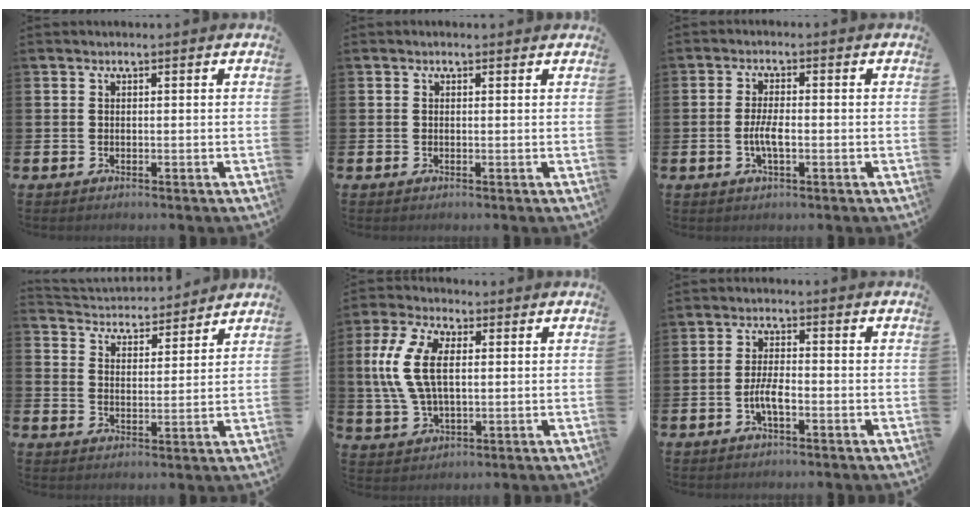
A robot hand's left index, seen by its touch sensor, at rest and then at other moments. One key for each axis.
{"total": 0.0}
{"total": 3.2, "fx": -0.8, "fy": 1.0, "fz": 3.0, "tx": -0.058, "ty": -0.002, "tz": -0.017}
{"total": 4.2, "fx": 4.1, "fy": 0.8, "fz": -0.4, "tx": -0.020, "ty": -0.034, "tz": 0.069}
{"total": 9.7, "fx": 2.6, "fy": 5.1, "fz": 7.8, "tx": -0.176, "ty": 0.010, "tz": 0.043}
{"total": 3.3, "fx": -1.2, "fy": 1.1, "fz": 2.9, "tx": -0.056, "ty": 0.002, "tz": -0.025}